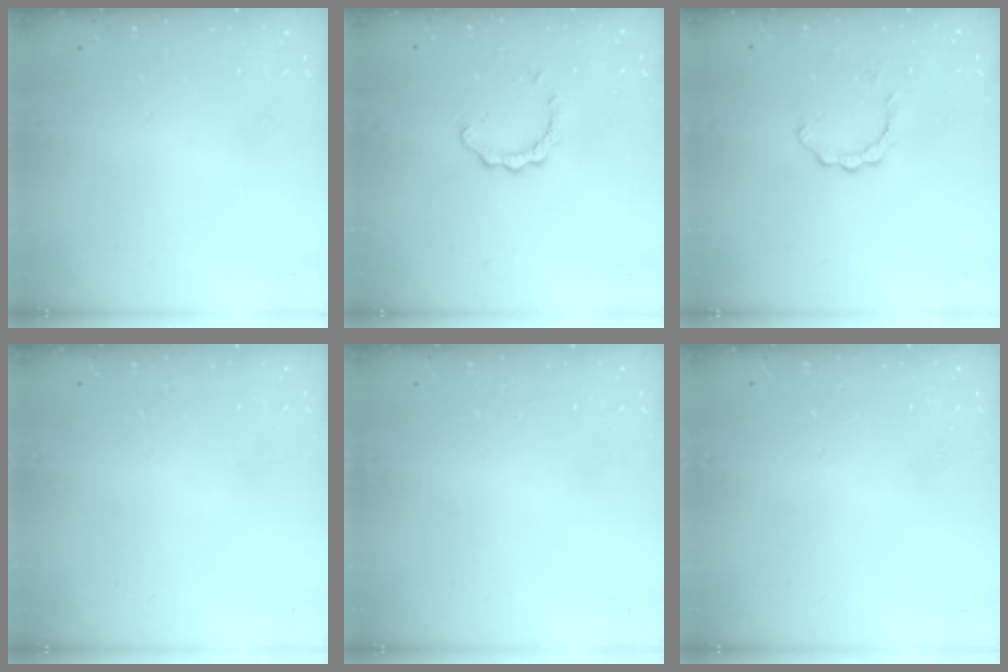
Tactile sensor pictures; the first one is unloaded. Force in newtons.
{"total": 2.4, "press": 2.4, "slide": 0.2}
{"total": 2.0, "press": 2.0, "slide": 0.2}
{"total": 0.0}
{"total": 0.0}
{"total": 0.0}